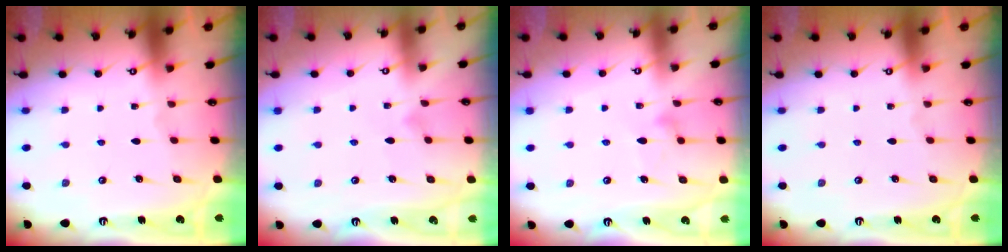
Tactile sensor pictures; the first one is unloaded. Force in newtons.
{"total": 5.0, "press": 4.9, "slide": 0.3}
{"total": 11.5, "press": 11.5, "slide": 0.3}
{"total": 0.0}